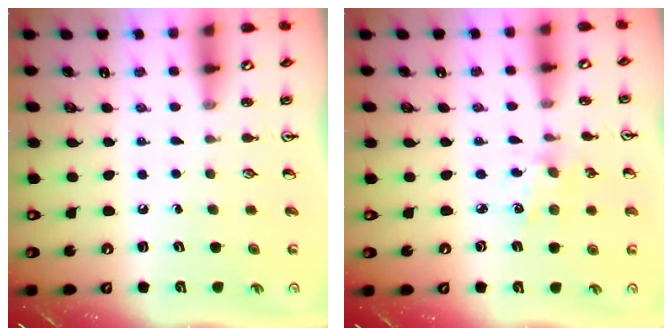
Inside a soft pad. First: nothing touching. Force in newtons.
{"total": 2.5, "press": 2.4, "slide": 0.4}